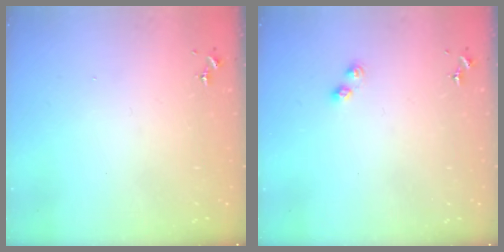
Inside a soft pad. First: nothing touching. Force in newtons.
{"total": 3.7, "press": 3.7, "slide": 0.5}